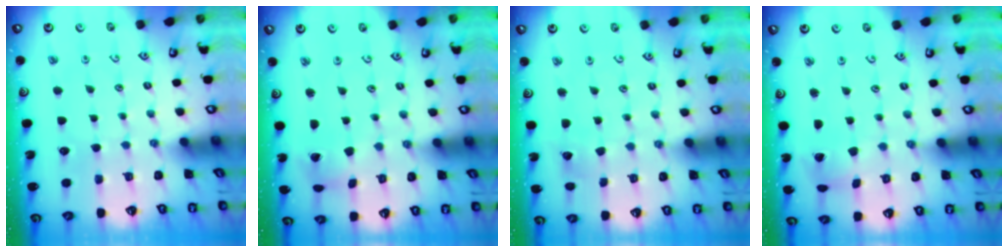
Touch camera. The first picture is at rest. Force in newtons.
{"total": 1.8, "press": 1.8, "slide": 0.2}
{"total": 3.7, "press": 3.7, "slide": 0.5}
{"total": 1.4, "press": 1.4, "slide": 0.2}